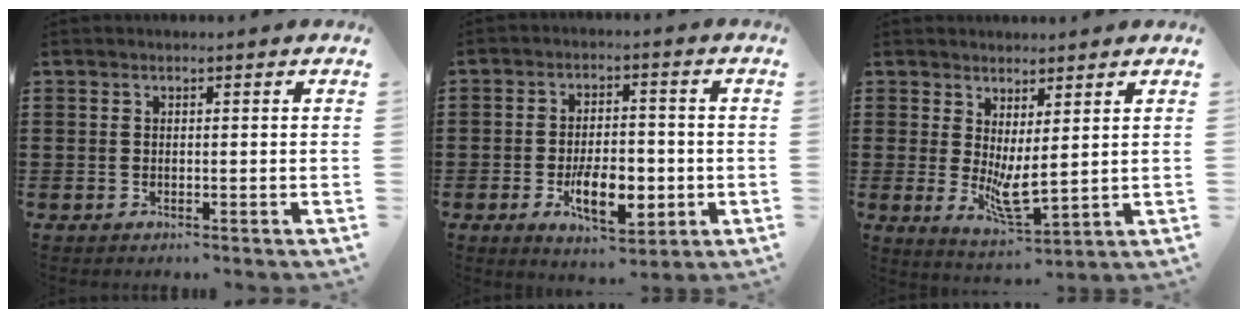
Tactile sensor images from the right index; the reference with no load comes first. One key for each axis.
{"total": 8.5, "fx": -2.5, "fy": 4.3, "fz": 6.9, "tx": -0.118, "ty": -0.003, "tz": -0.046}
{"total": 5.0, "fx": 1.2, "fy": 1.6, "fz": 4.5, "tx": -0.085, "ty": -0.019, "tz": 0.024}